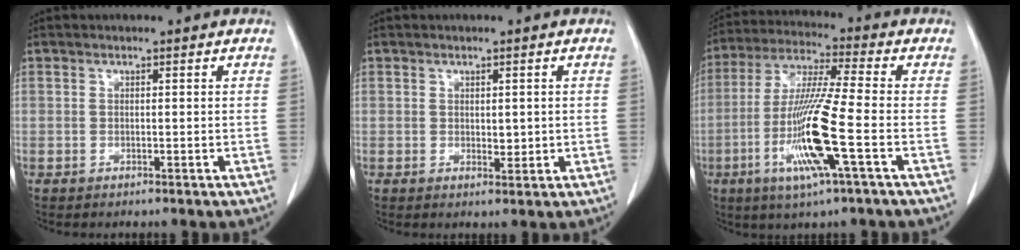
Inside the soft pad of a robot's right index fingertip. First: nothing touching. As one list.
[{"total": 1.9, "force": [0.3, 1.1, 1.6], "torque": [-0.019, -0.003, 0.011]}, {"total": 13.9, "force": [-4.2, -0.2, 13.3], "torque": [-0.274, -0.015, -0.083]}]